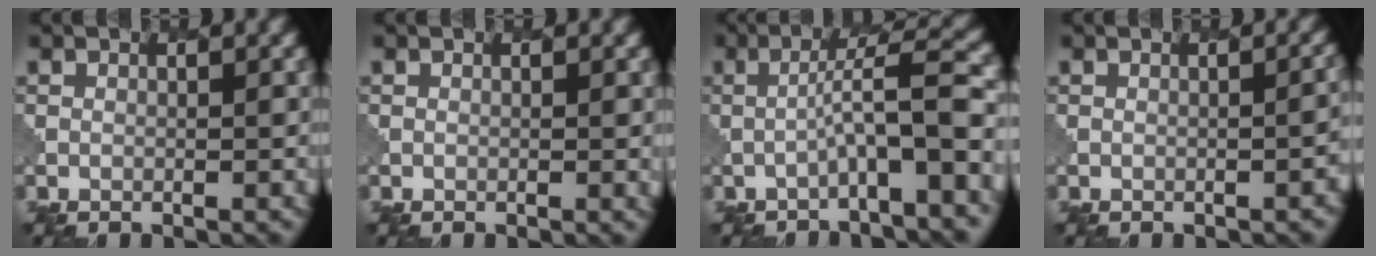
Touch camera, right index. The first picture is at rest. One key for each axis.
{"total": 0.8, "fx": 0.2, "fy": 0.2, "fz": 0.7, "tx": -0.009, "ty": -0.003, "tz": 0.006}
{"total": 5.6, "fx": -1.7, "fy": 0.5, "fz": 5.3, "tx": -0.075, "ty": 0.027, "tz": -0.038}
{"total": 2.7, "fx": -1.1, "fy": 1.0, "fz": 2.2, "tx": -0.011, "ty": 0.007, "tz": -0.011}